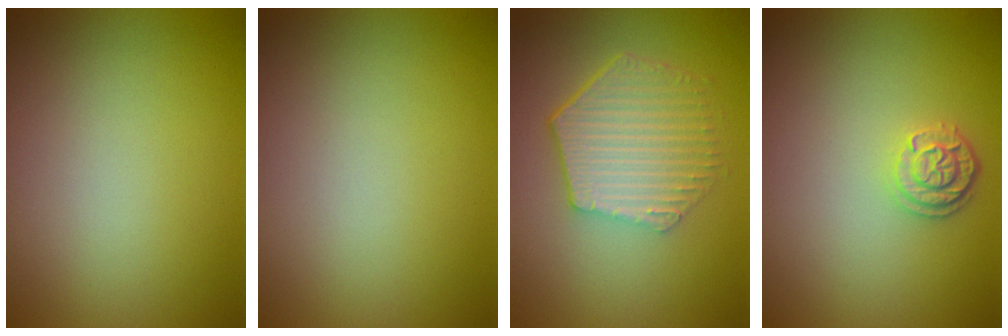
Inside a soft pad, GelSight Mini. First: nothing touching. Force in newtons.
{"total": 0.0}
{"total": 5.5, "press": 4.2, "slide": 3.6}
{"total": 2.2, "press": 1.9, "slide": 1.1}